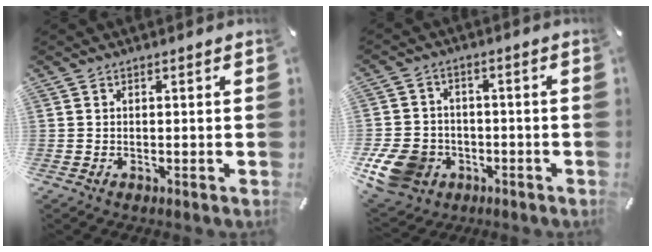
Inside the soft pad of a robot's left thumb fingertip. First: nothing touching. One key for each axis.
{"total": 11.3, "fx": -4.4, "fy": 9.2, "fz": 4.9, "tx": -0.111, "ty": 0.026, "tz": -0.079}